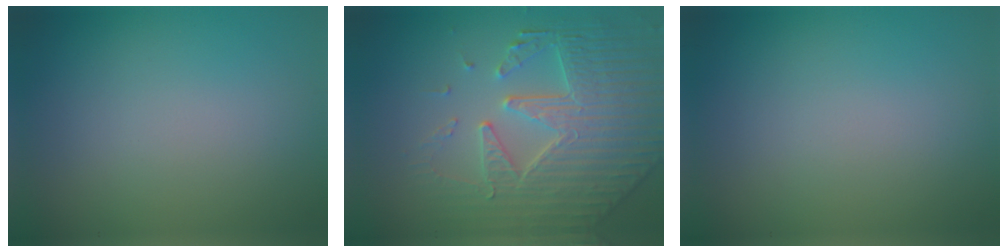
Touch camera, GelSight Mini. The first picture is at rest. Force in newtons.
{"total": 6.8, "press": 5.5, "slide": 4.0}
{"total": 0.0}